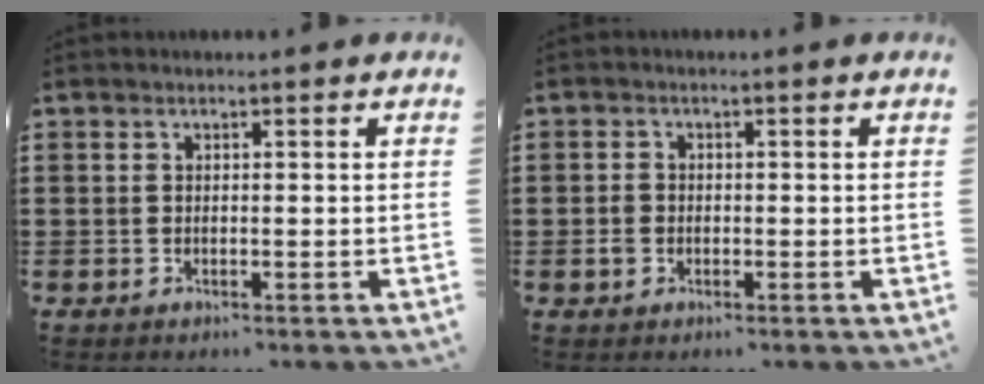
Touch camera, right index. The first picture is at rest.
{"total": 1.7, "force": [-0.6, 1.3, 0.8], "torque": [-0.026, 0.000, -0.014]}